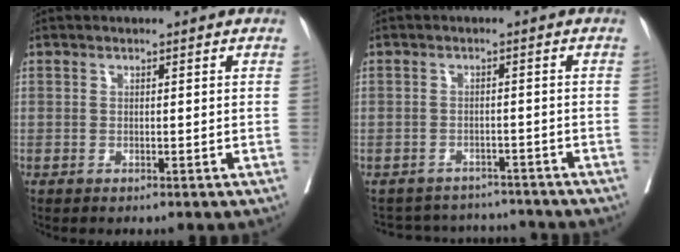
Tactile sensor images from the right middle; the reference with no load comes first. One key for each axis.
{"total": 7.9, "fx": -7.3, "fy": 2.8, "fz": -0.2, "tx": 0.006, "ty": 0.020, "tz": -0.093}